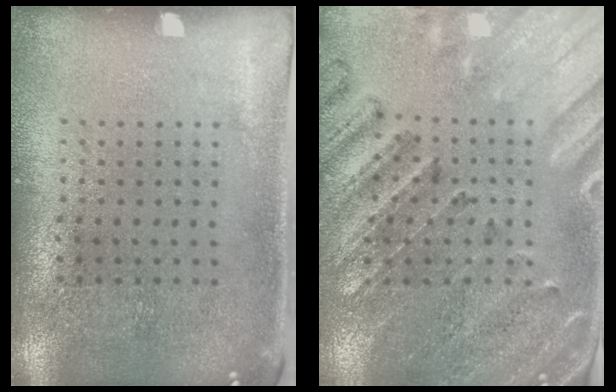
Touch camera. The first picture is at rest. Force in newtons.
{"total": 2.7, "press": 2.6, "slide": 0.9}